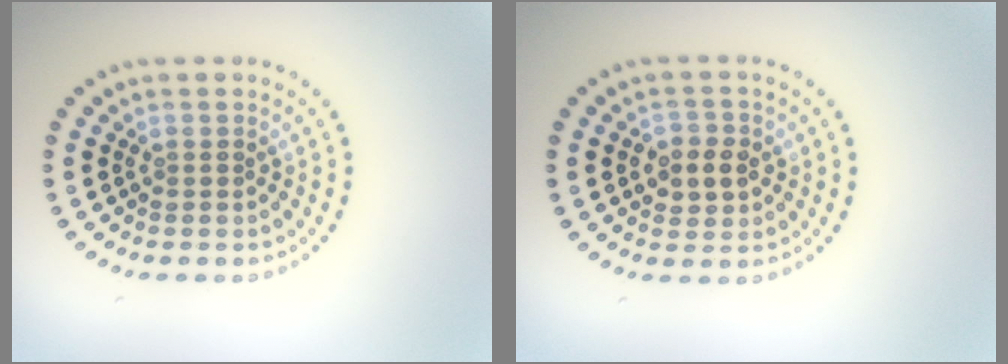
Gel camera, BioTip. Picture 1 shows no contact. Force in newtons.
{"total": 2.6, "press": 2.6, "slide": 0.3}